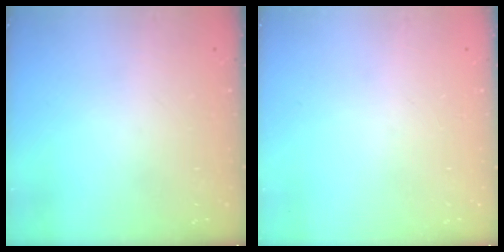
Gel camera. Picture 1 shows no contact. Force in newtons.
{"total": 0.0}